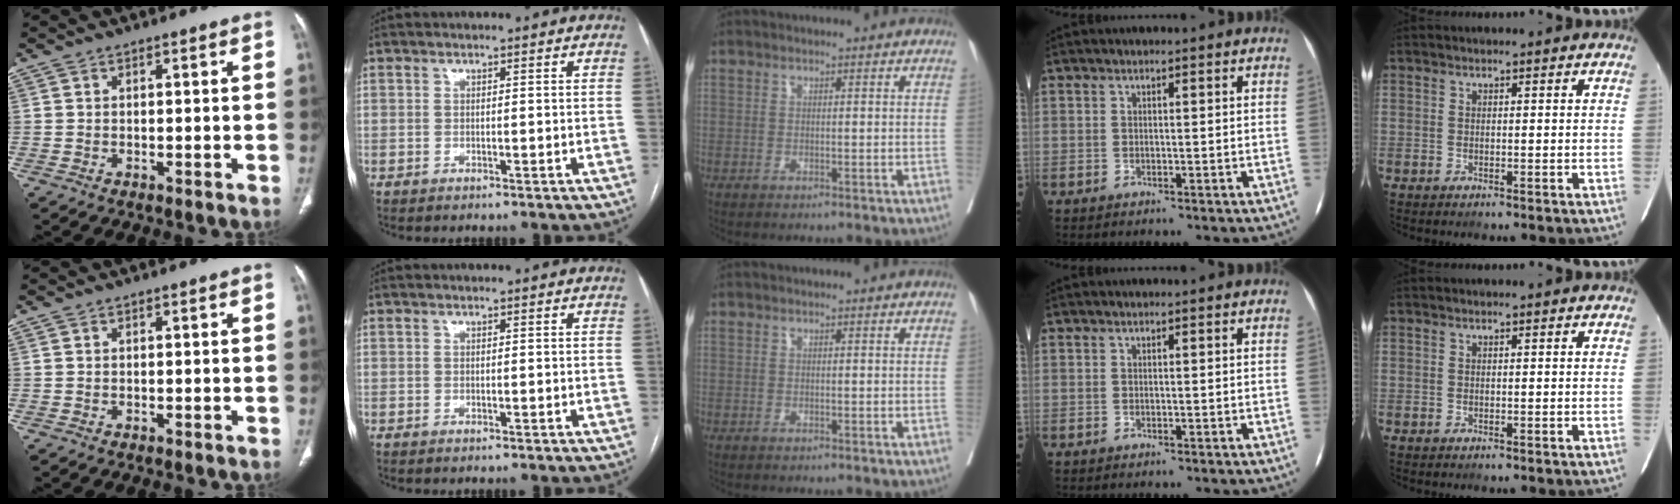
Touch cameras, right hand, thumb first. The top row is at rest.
{}